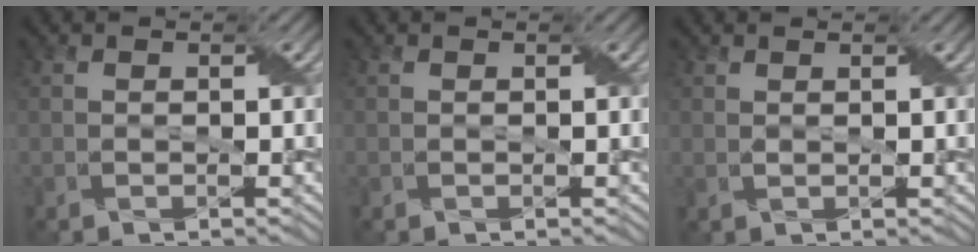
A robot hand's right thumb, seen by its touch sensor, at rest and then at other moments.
{"total": 0.0}
{"total": 0.5, "force": [0.5, 0.1, 0.1], "torque": [-0.005, 0.000, 0.007]}